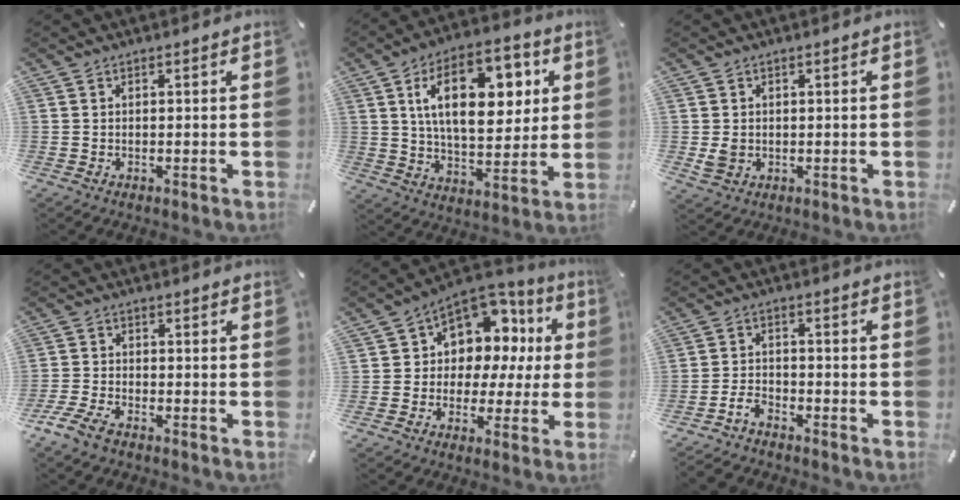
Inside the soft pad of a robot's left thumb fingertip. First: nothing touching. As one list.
[{"total": 19.7, "force": [6.6, 10.5, 15.3], "torque": [-0.243, -0.002, 0.106]}, {"total": 2.8, "force": [0.0, 2.5, 1.2], "torque": [-0.014, 0.001, 0.000]}, {"total": 4.7, "force": [-3.5, 2.0, 2.4], "torque": [-0.068, 0.009, -0.073]}, {"total": 10.2, "force": [4.8, 8.2, 3.8], "torque": [-0.052, -0.052, 0.087]}, {"total": 4.3, "force": [-3.5, 2.1, 1.5], "torque": [-0.039, 0.015, -0.068]}]